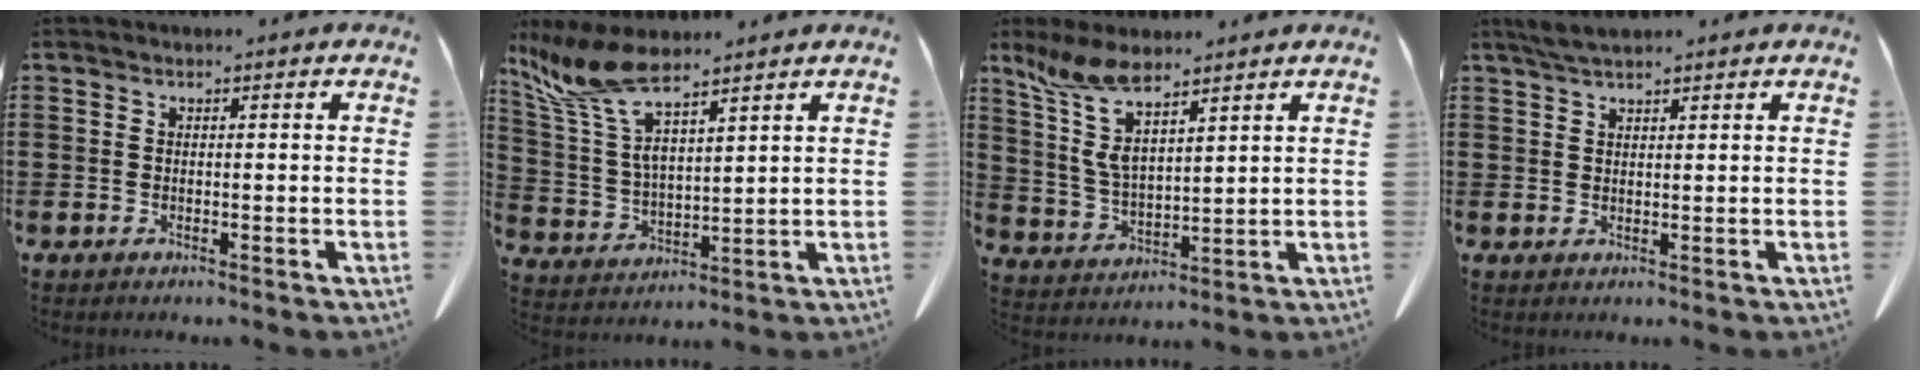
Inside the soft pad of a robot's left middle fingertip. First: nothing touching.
{"total": 11.1, "force": [7.9, 2.7, 7.4], "torque": [-0.187, -0.029, 0.140]}
{"total": 9.7, "force": [6.1, 3.5, 6.7], "torque": [-0.174, -0.023, 0.105]}
{"total": 2.5, "force": [2.1, 0.5, 1.3], "torque": [-0.030, 0.002, 0.039]}